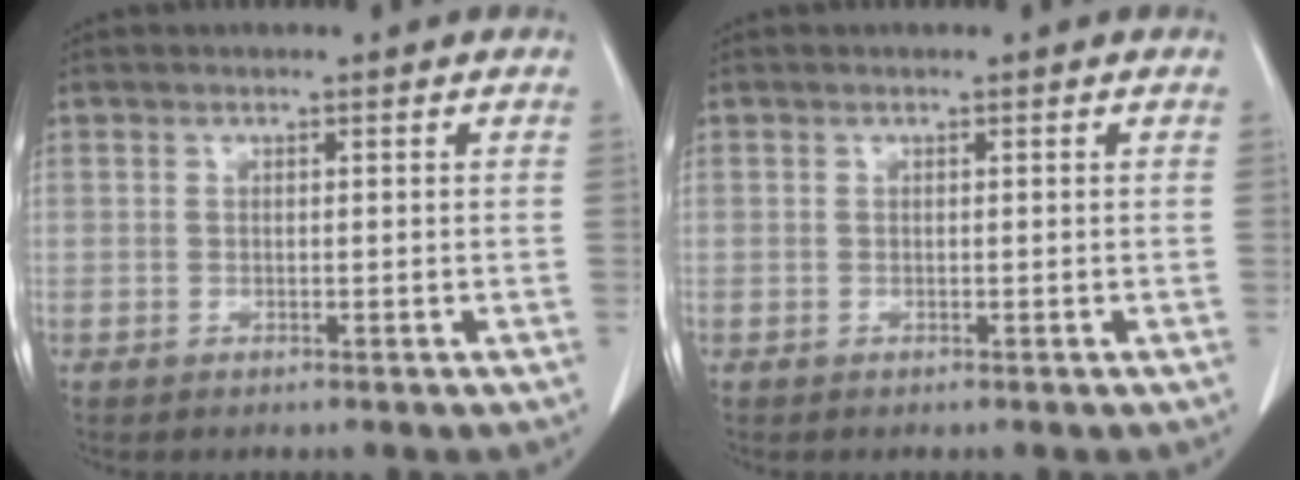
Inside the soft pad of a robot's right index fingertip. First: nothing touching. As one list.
[{"total": 0.0}]